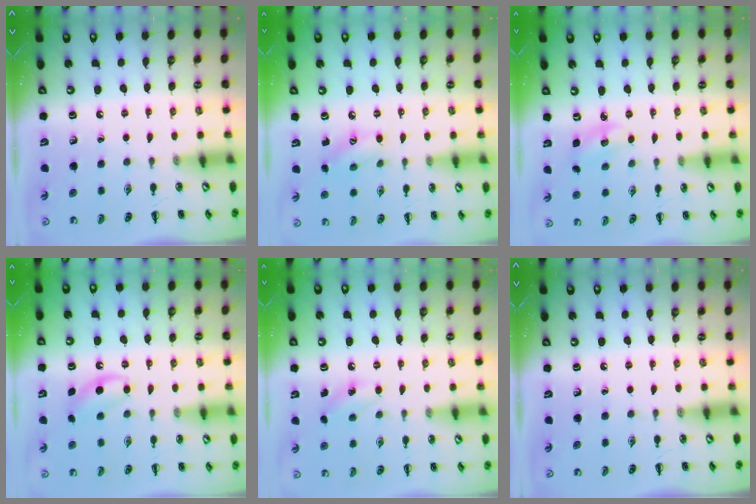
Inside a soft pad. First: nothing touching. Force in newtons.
{"total": 6.6, "press": 6.5, "slide": 1.0}
{"total": 4.0, "press": 3.9, "slide": 1.1}
{"total": 4.7, "press": 4.4, "slide": 1.4}
{"total": 7.2, "press": 7.1, "slide": 1.4}
{"total": 0.0}